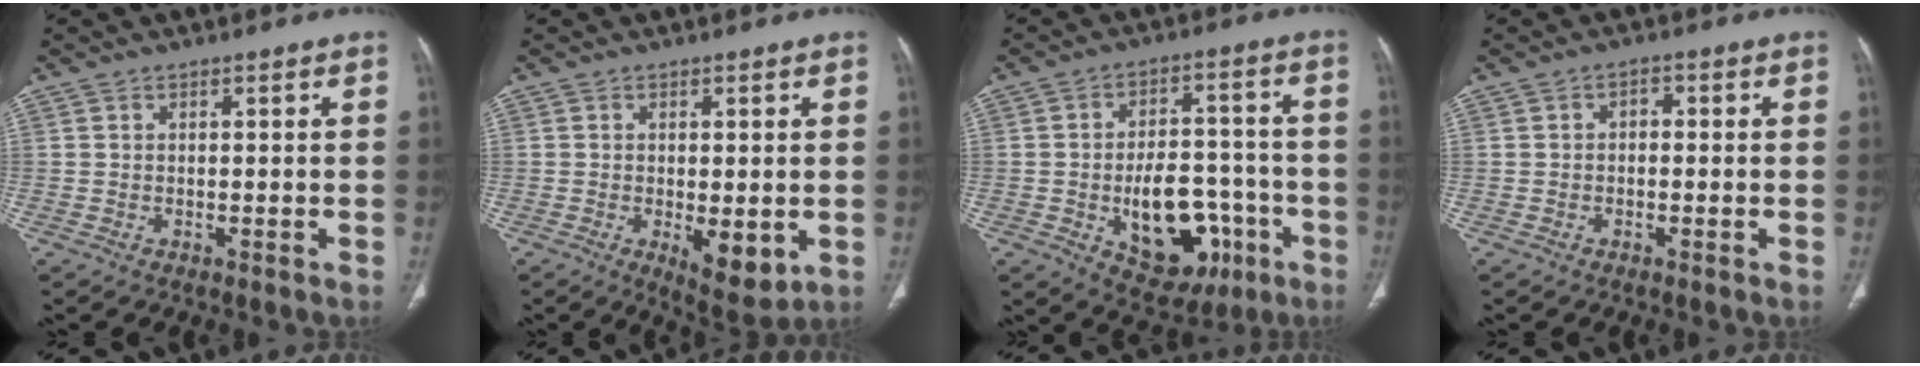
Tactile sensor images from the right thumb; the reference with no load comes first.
{"total": 7.3, "force": [-1.6, 3.0, 6.5], "torque": [-0.089, -0.020, -0.015]}
{"total": 16.6, "force": [-5.3, 10.0, 12.1], "torque": [-0.137, 0.038, -0.061]}
{"total": 1.8, "force": [-0.1, 1.2, 1.3], "torque": [-0.011, 0.008, -0.007]}